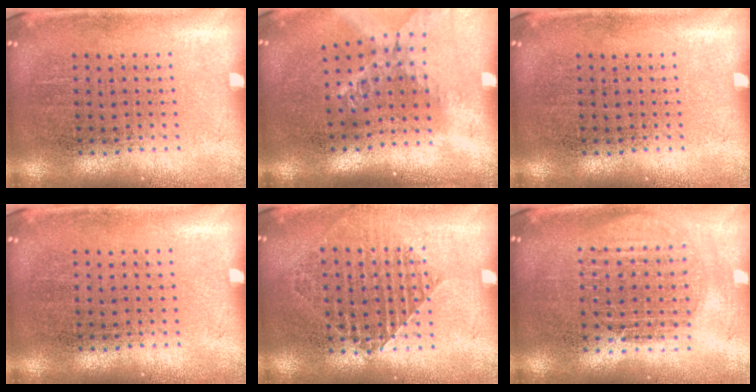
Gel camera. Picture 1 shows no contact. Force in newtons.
{"total": 1.7, "press": 1.3, "slide": 1.0}
{"total": 0.0}
{"total": 0.0}
{"total": 1.3, "press": 1.2, "slide": 0.4}
{"total": 1.6, "press": 1.4, "slide": 0.8}